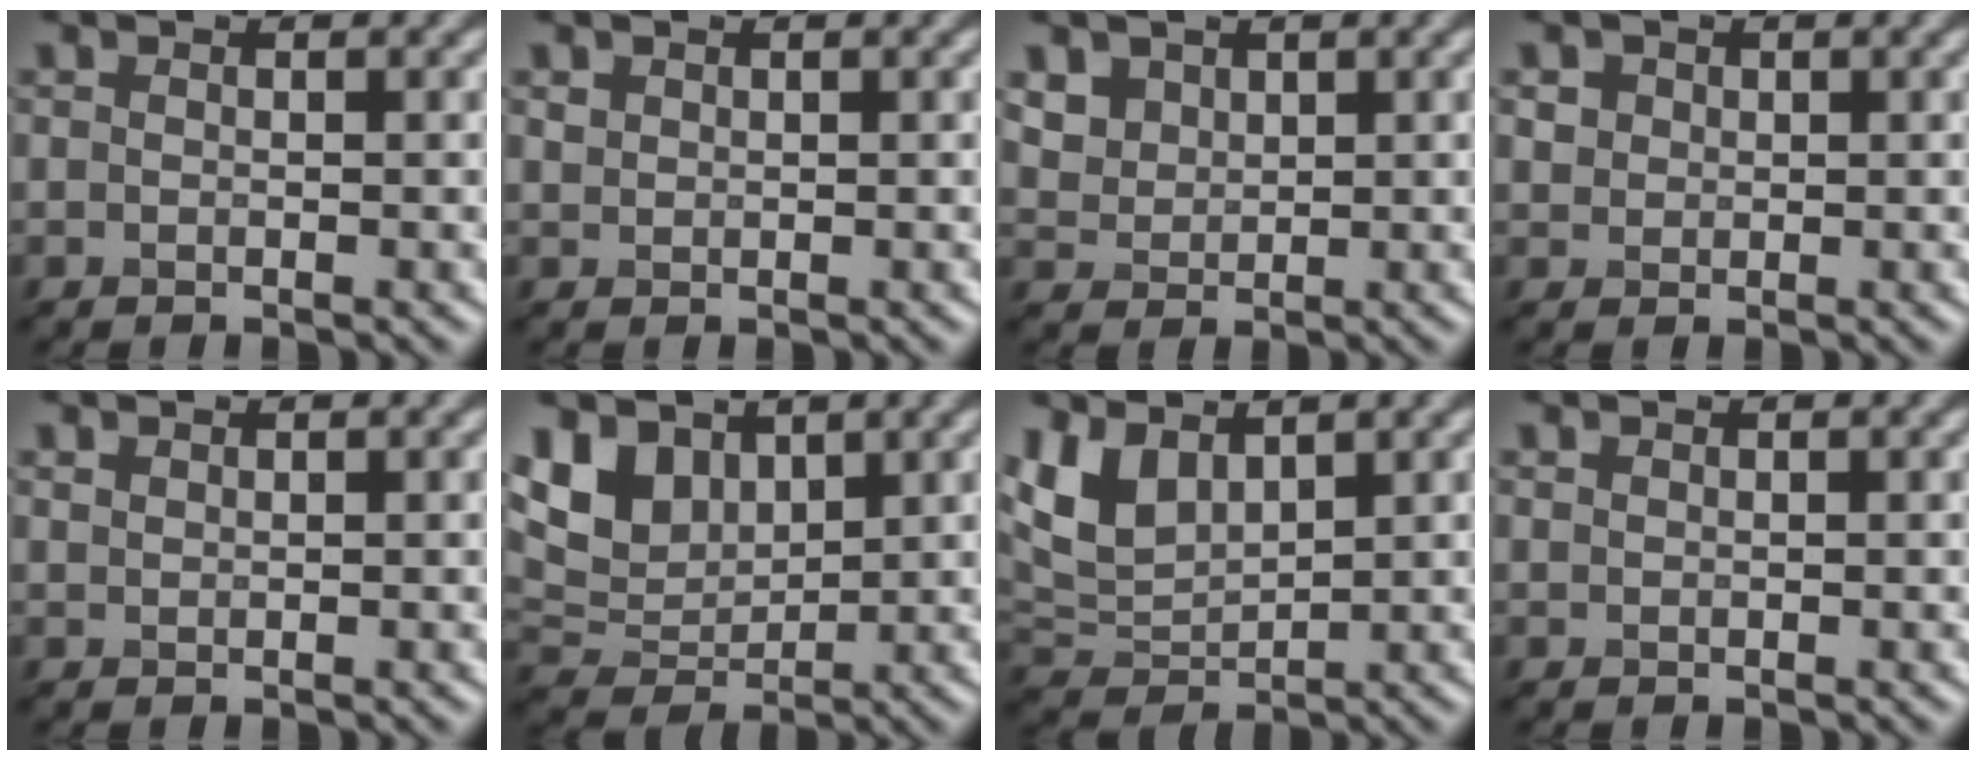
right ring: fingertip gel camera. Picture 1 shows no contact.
{"total": 1.2, "force": [0.0, -0.6, -1.0], "torque": [0.000, 0.002, 0.026]}
{"total": 2.0, "force": [1.6, 1.3, -0.1], "torque": [-0.037, 0.002, 0.061]}
{"total": 0.9, "force": [0.3, 0.2, -0.8], "torque": [-0.004, 0.004, 0.022]}
{"total": 1.1, "force": [0.2, -0.6, -0.9], "torque": [-0.001, -0.002, 0.027]}
{"total": 4.0, "force": [2.6, 2.6, 1.5], "torque": [-0.062, 0.002, 0.071]}
{"total": 3.1, "force": [2.2, 1.5, 1.7], "torque": [-0.065, 0.000, 0.071]}
{"total": 1.1, "force": [-0.1, -0.7, -0.8], "torque": [-0.001, -0.004, 0.019]}